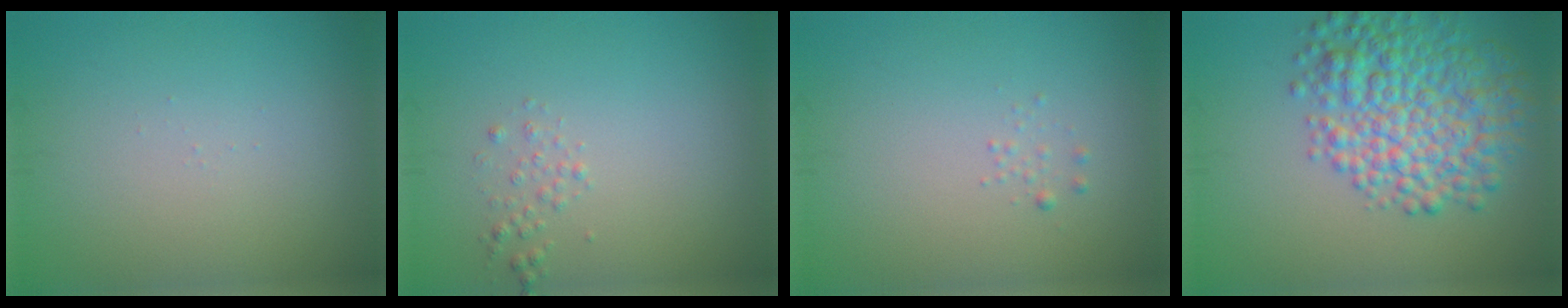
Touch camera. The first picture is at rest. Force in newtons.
{"total": 0.9, "press": 0.9, "slide": 0.1}
{"total": 0.6, "press": 0.6, "slide": 0.0}
{"total": 8.0, "press": 8.0, "slide": 0.0}